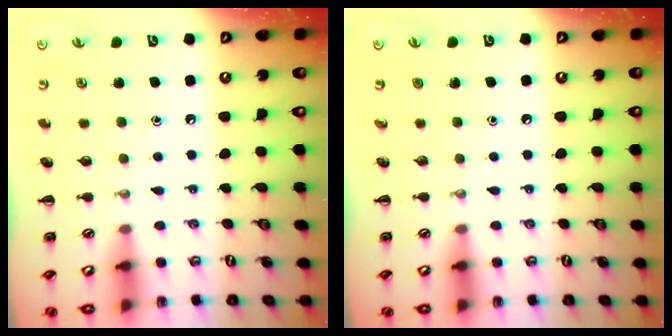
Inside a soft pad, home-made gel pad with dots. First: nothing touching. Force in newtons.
{"total": 0.0}